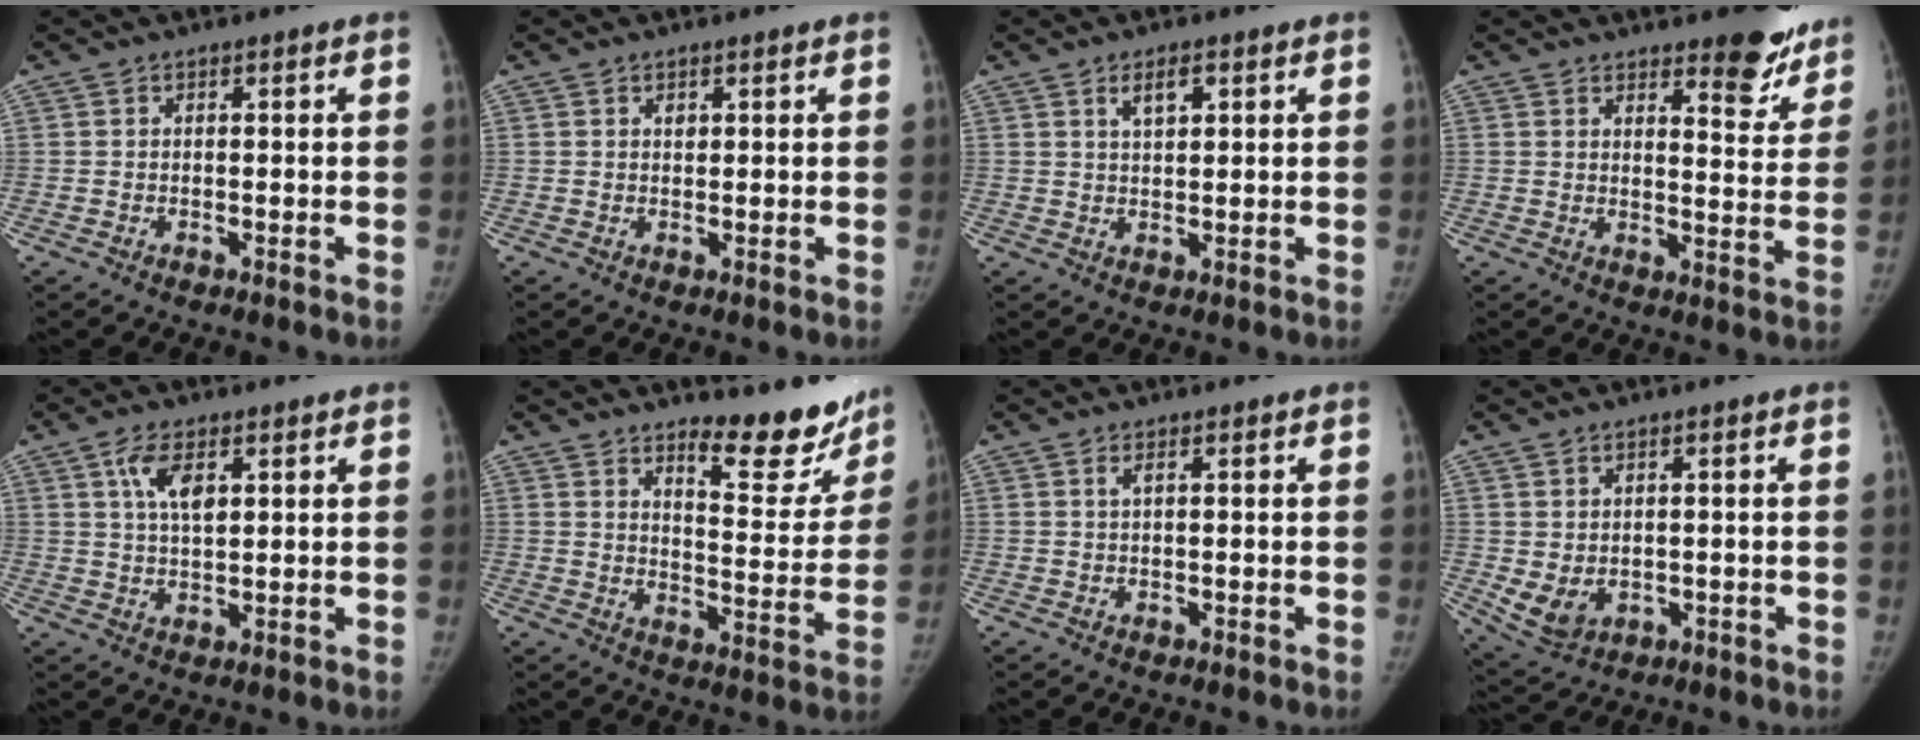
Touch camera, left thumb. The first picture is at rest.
{"total": 1.0, "force": [0.6, 0.6, 0.5], "torque": [-0.003, -0.004, 0.010]}
{"total": 3.5, "force": [1.9, 1.5, 2.6], "torque": [-0.039, -0.008, 0.034]}
{"total": 9.6, "force": [7.7, 3.3, 4.8], "torque": [-0.024, -0.060, 0.098]}
{"total": 6.2, "force": [2.7, 2.9, 4.7], "torque": [-0.083, -0.009, 0.054]}
{"total": 9.7, "force": [8.4, 2.6, 4.1], "torque": [-0.021, -0.076, 0.123]}
{"total": 1.0, "force": [0.5, 0.2, 0.8], "torque": [-0.019, 0.001, 0.010]}
{"total": 5.7, "force": [-0.4, 4.1, 3.9], "torque": [-0.066, -0.011, 0.012]}